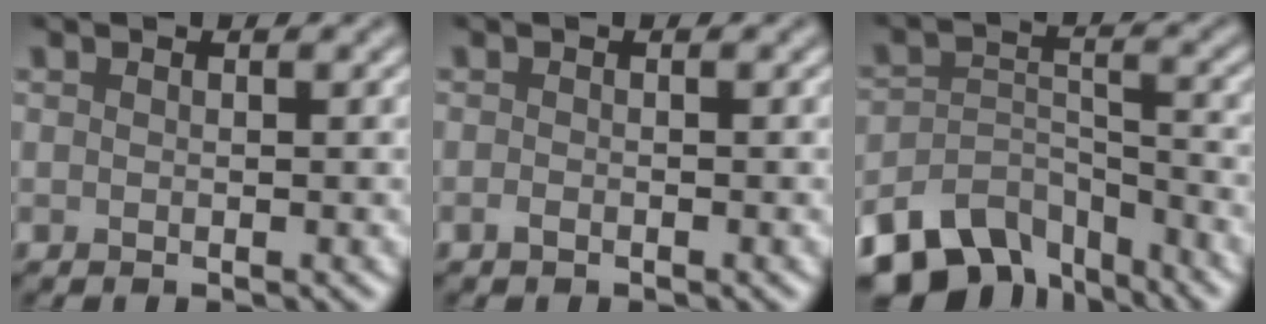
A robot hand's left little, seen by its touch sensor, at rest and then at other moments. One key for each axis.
{"total": 0.6, "fx": -0.4, "fy": 0.2, "fz": 0.3, "tx": -0.007, "ty": -0.001, "tz": -0.009}
{"total": 8.5, "fx": -6.7, "fy": 4.1, "fz": 3.4, "tx": -0.058, "ty": -0.013, "tz": -0.114}